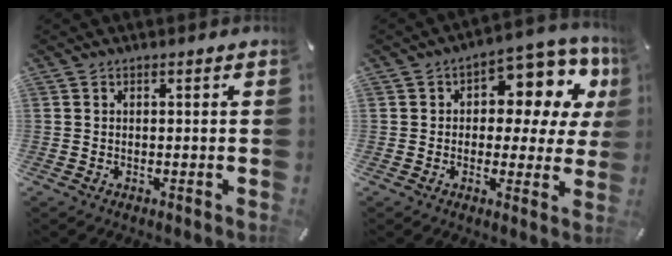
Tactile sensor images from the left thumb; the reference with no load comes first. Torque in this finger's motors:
{"motor_torque": [0.97, 0.97, 0.15, -0.11, 0.03]}